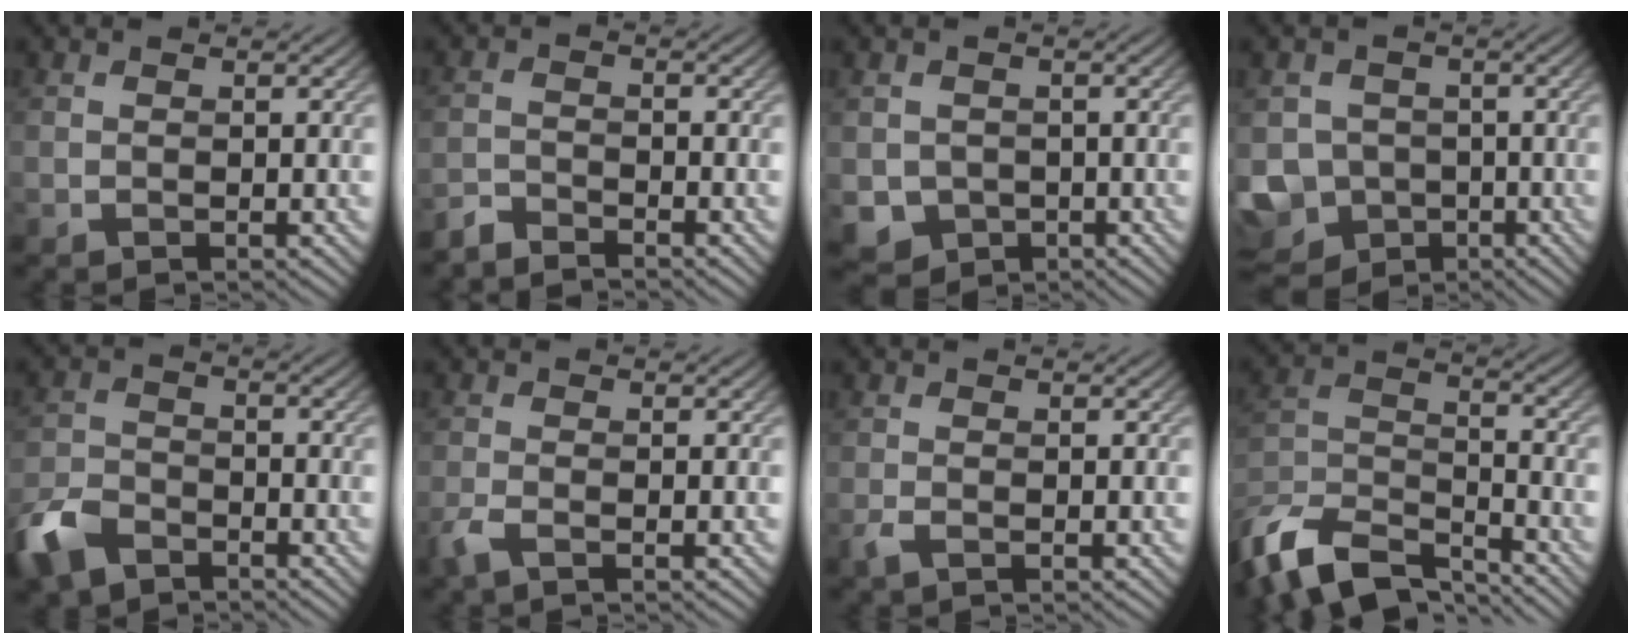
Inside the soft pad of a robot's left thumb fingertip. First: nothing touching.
{"total": 2.9, "force": [-2.8, 0.3, 0.5], "torque": [-0.009, -0.007, -0.064]}
{"total": 3.6, "force": [-1.0, 3.3, 1.0], "torque": [-0.035, -0.020, -0.019]}
{"total": 8.3, "force": [-3.8, 6.9, 2.6], "torque": [-0.076, -0.028, -0.069]}
{"total": 6.8, "force": [-4.8, 3.6, 3.2], "torque": [-0.077, -0.008, -0.106]}
{"total": 2.0, "force": [-1.3, 0.4, 1.5], "torque": [-0.037, -0.005, -0.035]}
{"total": 1.3, "force": [-0.7, 0.3, 1.0], "torque": [-0.025, -0.002, -0.016]}
{"total": 12.0, "force": [-10.2, 3.8, 5.0], "torque": [-0.112, -0.002, -0.195]}